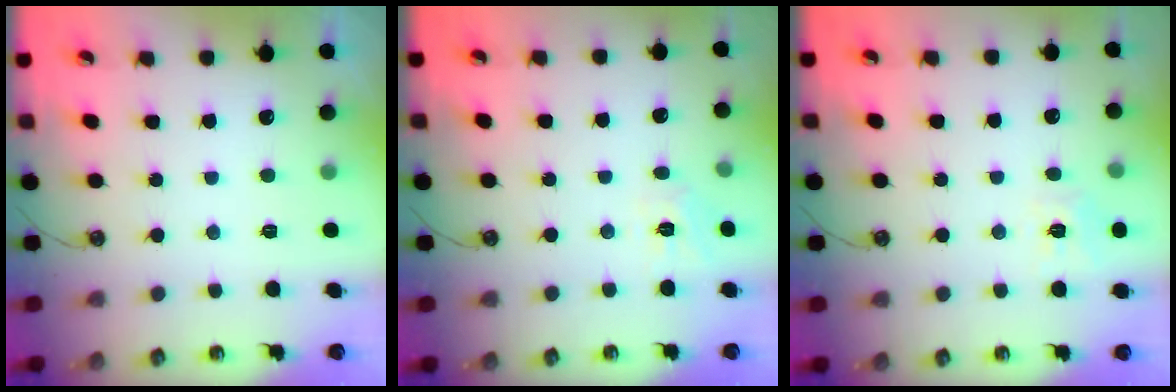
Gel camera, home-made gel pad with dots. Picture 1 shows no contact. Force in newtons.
{"total": 5.8, "press": 5.8, "slide": 0.5}
{"total": 7.5, "press": 7.5, "slide": 0.7}